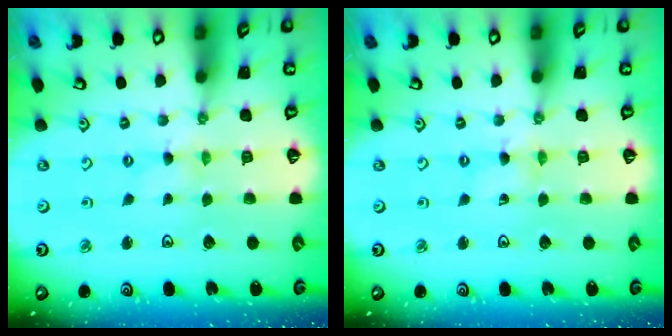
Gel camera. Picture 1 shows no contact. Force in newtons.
{"total": 0.7, "press": 0.7, "slide": 0.2}